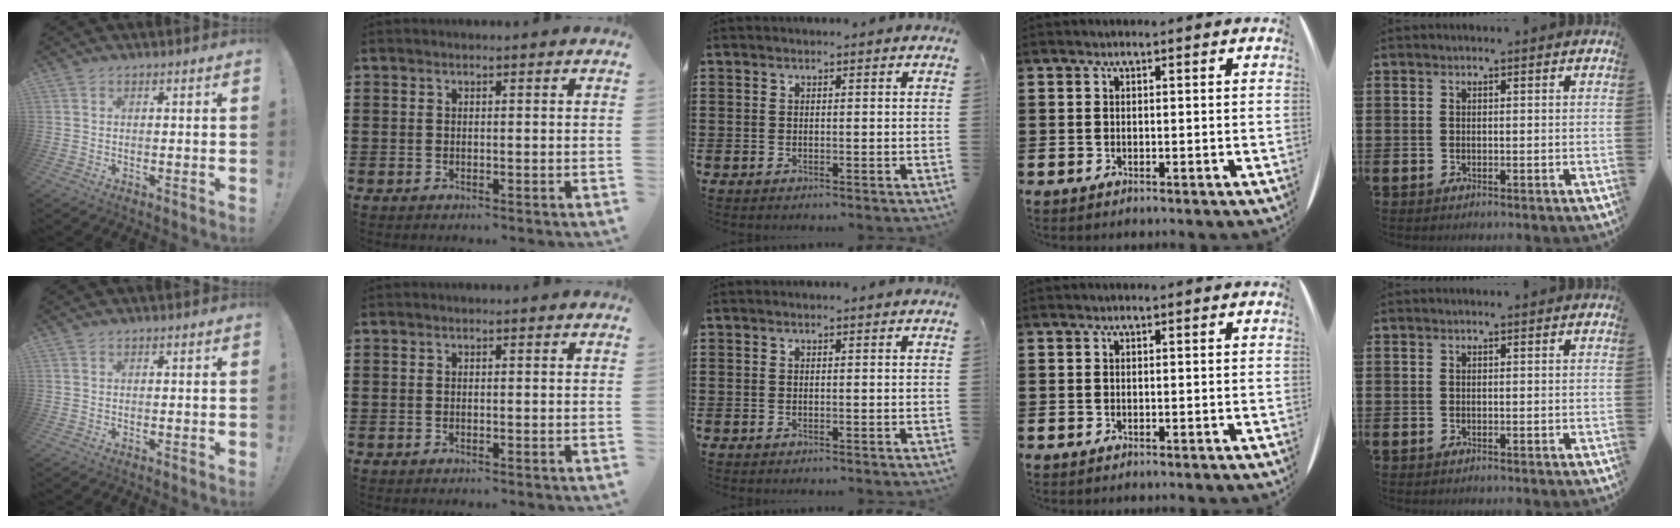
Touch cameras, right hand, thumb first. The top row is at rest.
{}